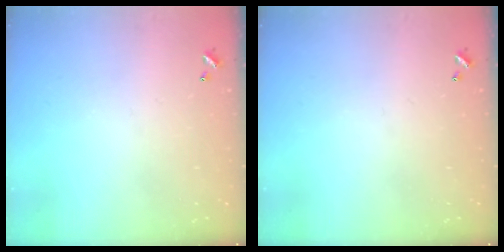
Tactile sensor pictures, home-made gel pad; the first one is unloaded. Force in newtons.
{"total": 0.0}